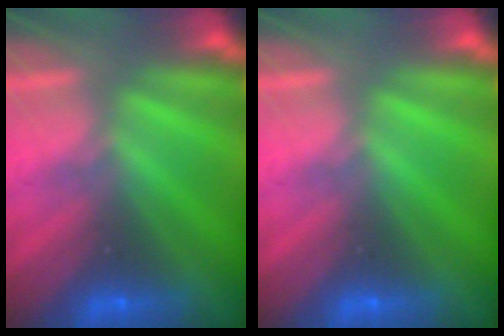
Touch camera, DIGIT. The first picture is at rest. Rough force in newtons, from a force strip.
{"total": 0.0}